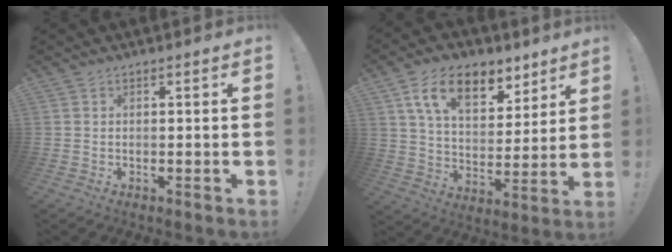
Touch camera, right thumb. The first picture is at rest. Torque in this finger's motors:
{"motor_torque": [0.93, 2.99, 0.45, 0.03, 0.14]}